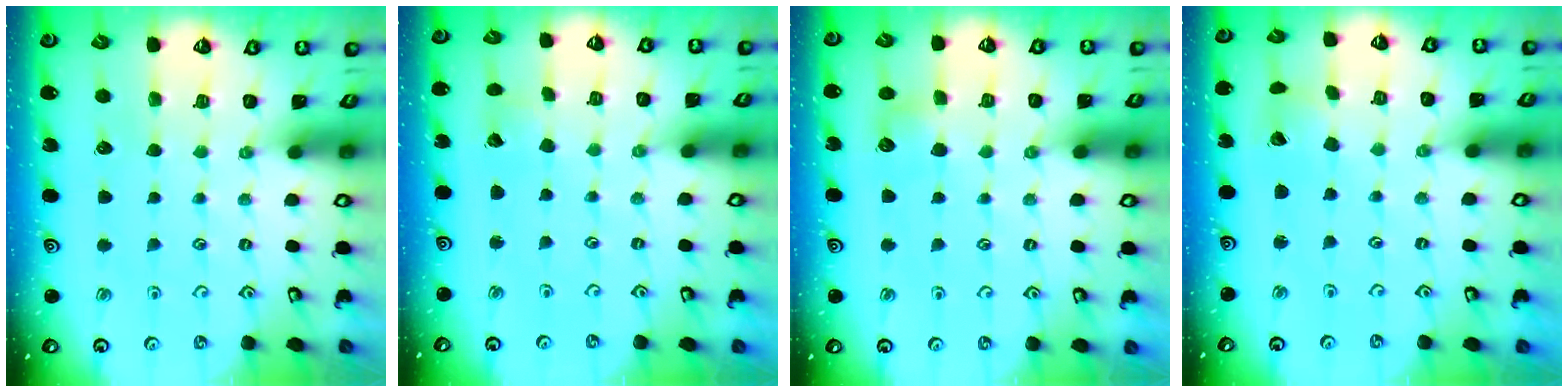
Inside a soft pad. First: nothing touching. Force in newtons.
{"total": 1.4, "press": 1.4, "slide": 0.1}
{"total": 4.9, "press": 4.8, "slide": 0.6}
{"total": 2.8, "press": 2.8, "slide": 0.4}